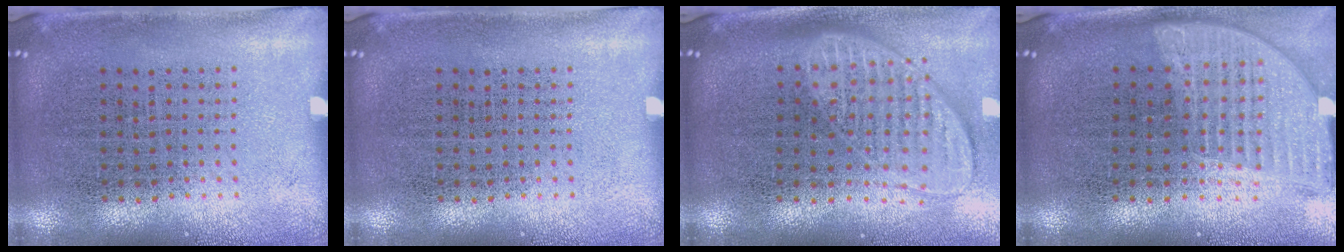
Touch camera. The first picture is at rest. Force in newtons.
{"total": 0.0}
{"total": 1.9, "press": 1.5, "slide": 1.2}
{"total": 1.7, "press": 1.4, "slide": 1.0}